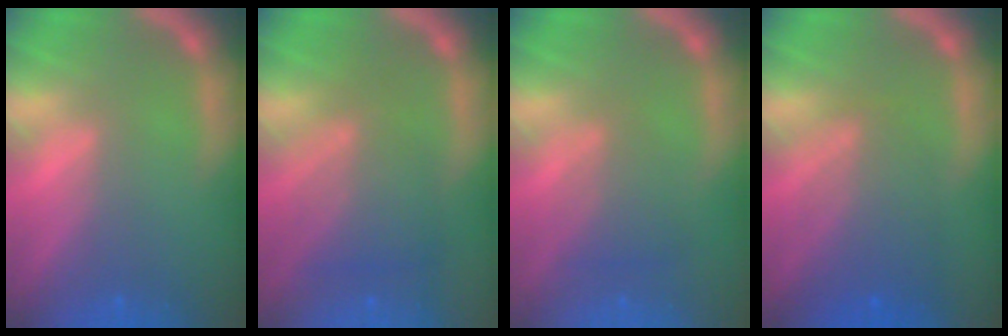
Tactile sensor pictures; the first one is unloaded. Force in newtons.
{"total": 5.5}
{"total": 3.0}
{"total": 5.5}